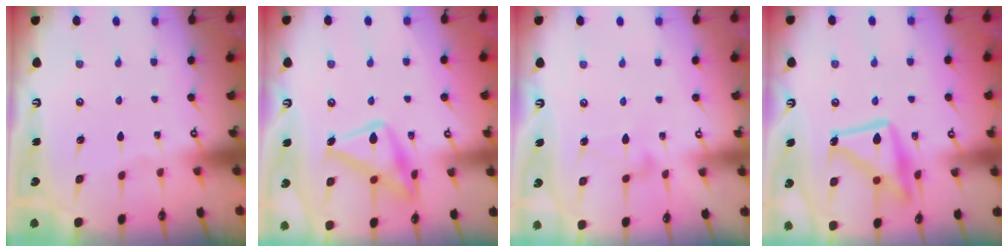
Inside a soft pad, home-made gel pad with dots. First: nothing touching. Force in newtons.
{"total": 17.0, "press": 16.9, "slide": 0.9}
{"total": 9.1, "press": 9.1, "slide": 0.5}
{"total": 14.8, "press": 14.7, "slide": 1.3}